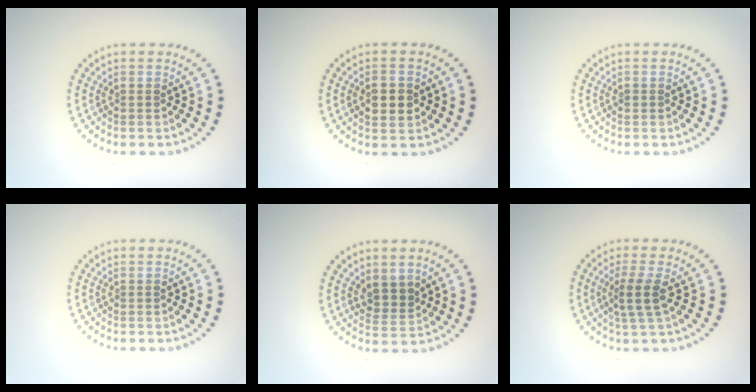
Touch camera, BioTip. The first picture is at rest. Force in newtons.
{"total": 2.9, "press": 2.9, "slide": 0.2}
{"total": 0.5, "press": 0.5, "slide": 0.2}
{"total": 0.0}
{"total": 2.3, "press": 1.9, "slide": 1.2}
{"total": 2.5, "press": 2.0, "slide": 1.5}